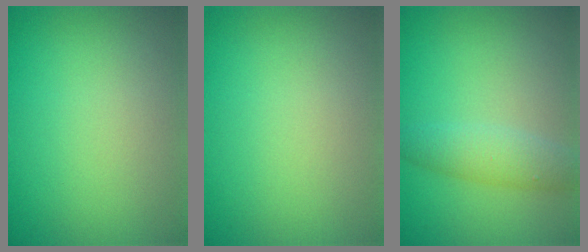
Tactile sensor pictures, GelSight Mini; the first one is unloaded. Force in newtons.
{"total": 0.0}
{"total": 2.8, "press": 2.8, "slide": 0.0}